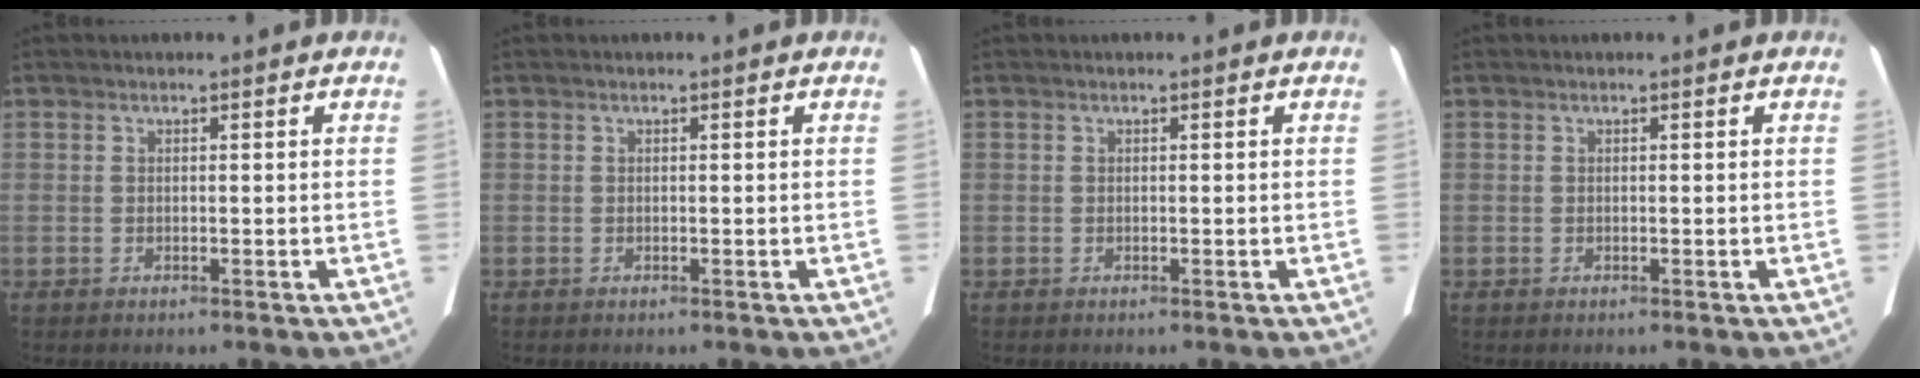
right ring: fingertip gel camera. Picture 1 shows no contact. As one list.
[{"total": 0.0}, {"total": 0.0}, {"total": 0.0}]